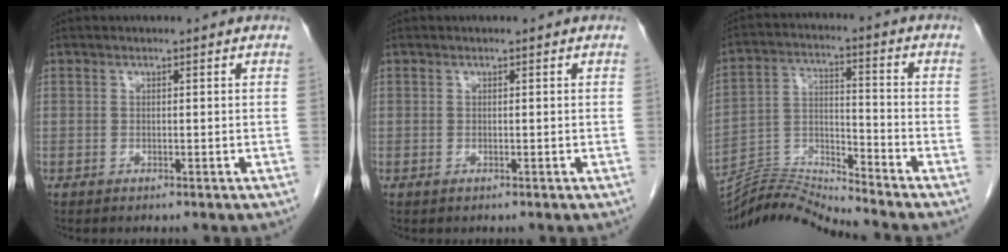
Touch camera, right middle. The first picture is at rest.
{"total": 0.0}
{"total": 10.8, "force": [-10.6, -2.1, 0.3], "torque": [-0.006, 0.034, -0.198]}